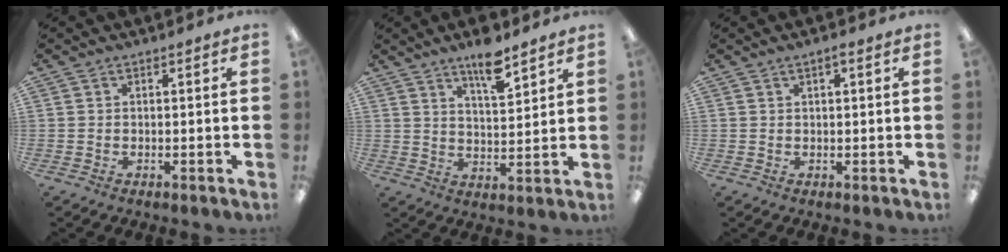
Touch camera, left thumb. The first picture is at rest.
{"total": 9.0, "force": [6.7, 2.5, 5.4], "torque": [-0.083, -0.041, 0.111]}
{"total": 1.4, "force": [0.7, 0.3, 1.1], "torque": [-0.023, 0.002, 0.011]}